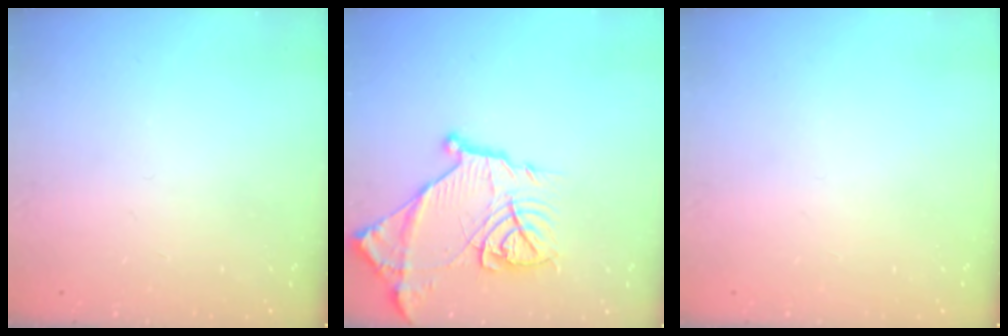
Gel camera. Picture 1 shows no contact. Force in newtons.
{"total": 18.2, "press": 18.2, "slide": 1.4}
{"total": 0.0}